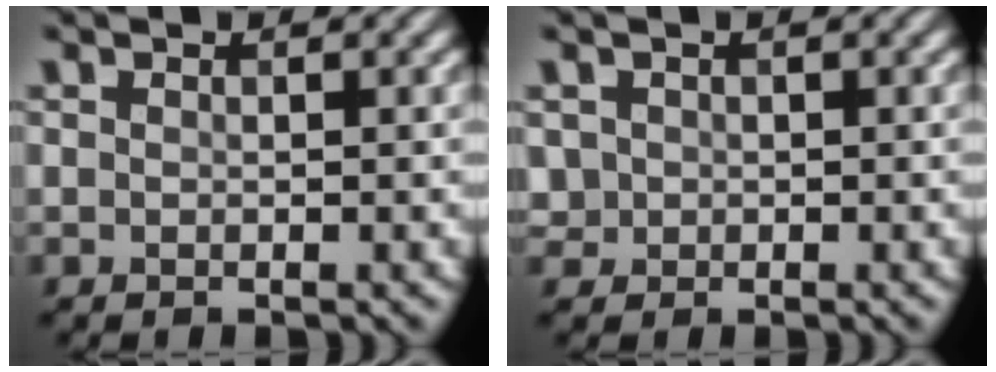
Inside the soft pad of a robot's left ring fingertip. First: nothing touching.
{"total": 1.3, "force": [0.1, 1.3, 0.2], "torque": [0.003, -0.002, 0.003]}